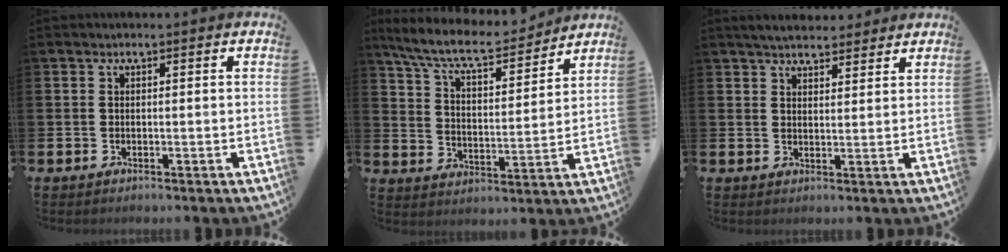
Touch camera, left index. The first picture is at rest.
{"total": 8.7, "force": [8.0, 1.4, 3.2], "torque": [-0.098, -0.051, 0.138]}
{"total": 4.1, "force": [3.9, 0.9, 0.5], "torque": [-0.015, -0.014, 0.072]}